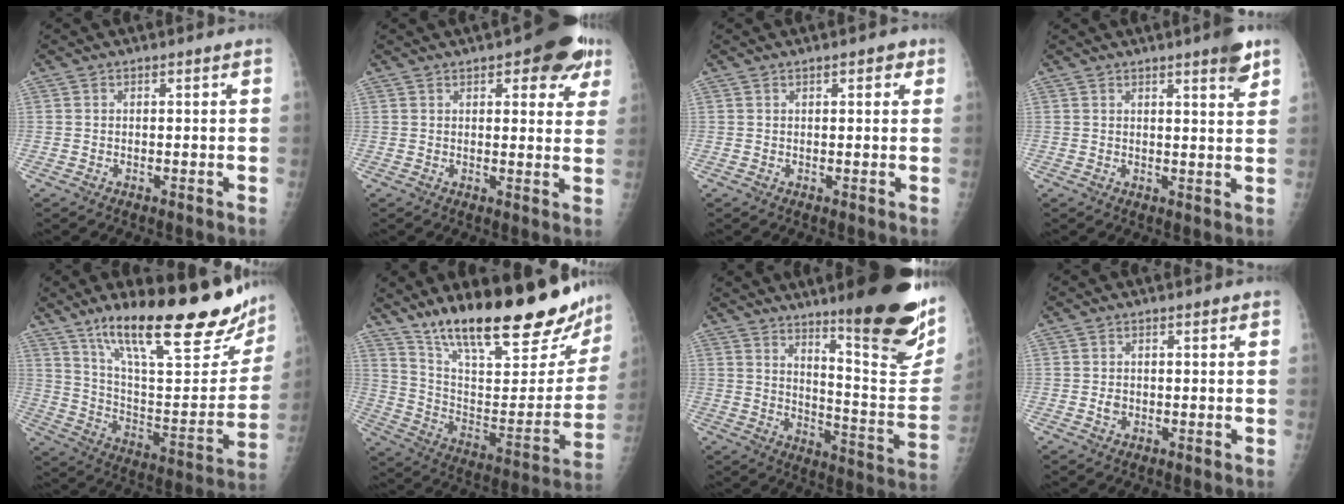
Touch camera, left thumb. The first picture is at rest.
{"total": 10.4, "force": [5.6, 4.3, 7.7], "torque": [-0.054, -0.015, 0.061]}
{"total": 2.4, "force": [1.2, 1.1, 1.8], "torque": [-0.014, -0.001, 0.013]}
{"total": 4.8, "force": [3.1, 0.5, 3.6], "torque": [-0.041, -0.018, 0.039]}
{"total": 30.1, "force": [19.6, 8.1, 21.3], "torque": [-0.285, -0.068, 0.313]}
{"total": 29.8, "force": [22.0, 7.9, 18.6], "torque": [-0.253, -0.087, 0.338]}
{"total": 24.3, "force": [14.7, 4.8, 18.8], "torque": [-0.227, -0.091, 0.218]}
{"total": 1.3, "force": [-0.1, 1.1, 0.8], "torque": [-0.008, 0.002, -0.001]}